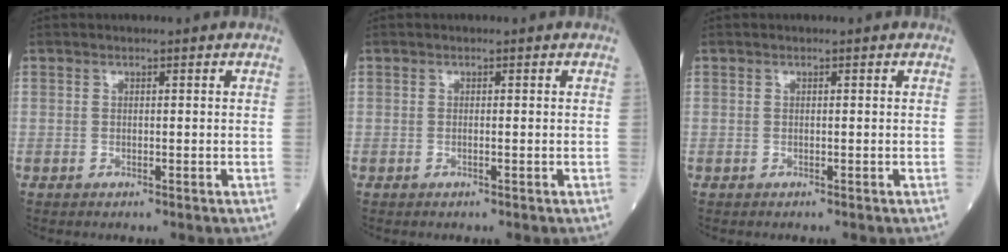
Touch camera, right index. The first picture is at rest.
{"total": 0.0}
{"total": 0.0}